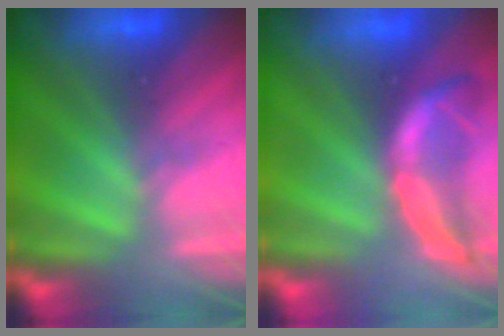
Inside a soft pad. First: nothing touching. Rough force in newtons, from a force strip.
{"total": 1.9}